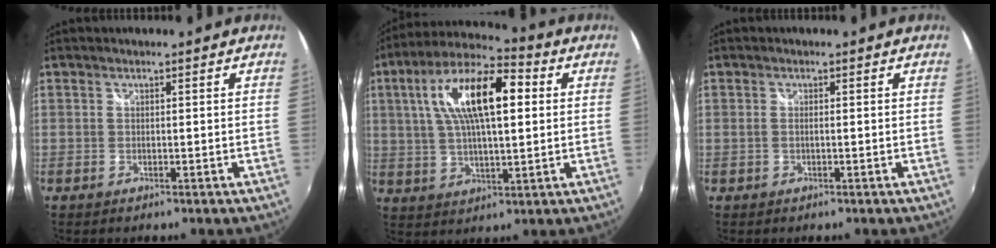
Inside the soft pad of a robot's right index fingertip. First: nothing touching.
{"total": 16.9, "force": [4.2, 6.1, 15.1], "torque": [-0.275, 0.028, 0.067]}
{"total": 0.7, "force": [-0.1, 0.2, 0.7], "torque": [-0.016, 0.001, -0.003]}